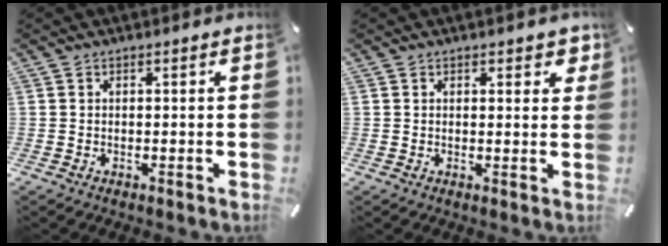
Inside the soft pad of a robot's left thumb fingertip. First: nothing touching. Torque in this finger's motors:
{"motor_torque": [-0.14, 0.20, -0.32, -0.30, 0.01]}